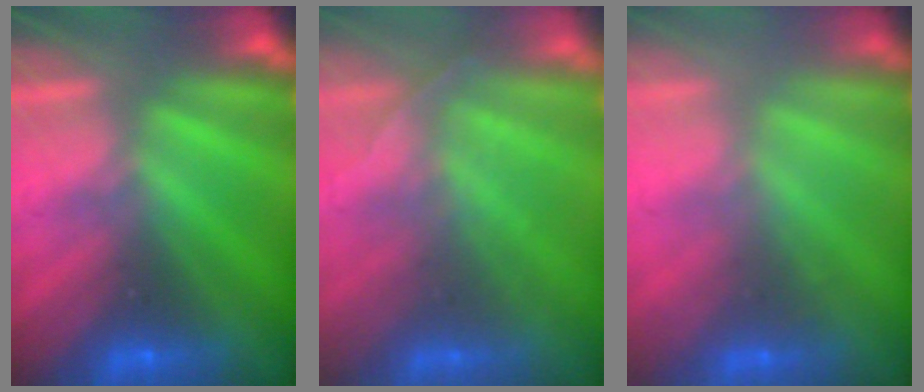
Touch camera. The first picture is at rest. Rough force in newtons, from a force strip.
{"total": 1.7}
{"total": 2.3}